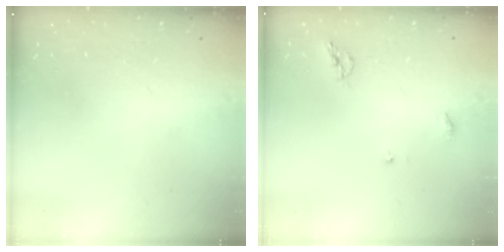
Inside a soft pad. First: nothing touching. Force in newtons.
{"total": 5.9, "press": 5.9, "slide": 0.6}